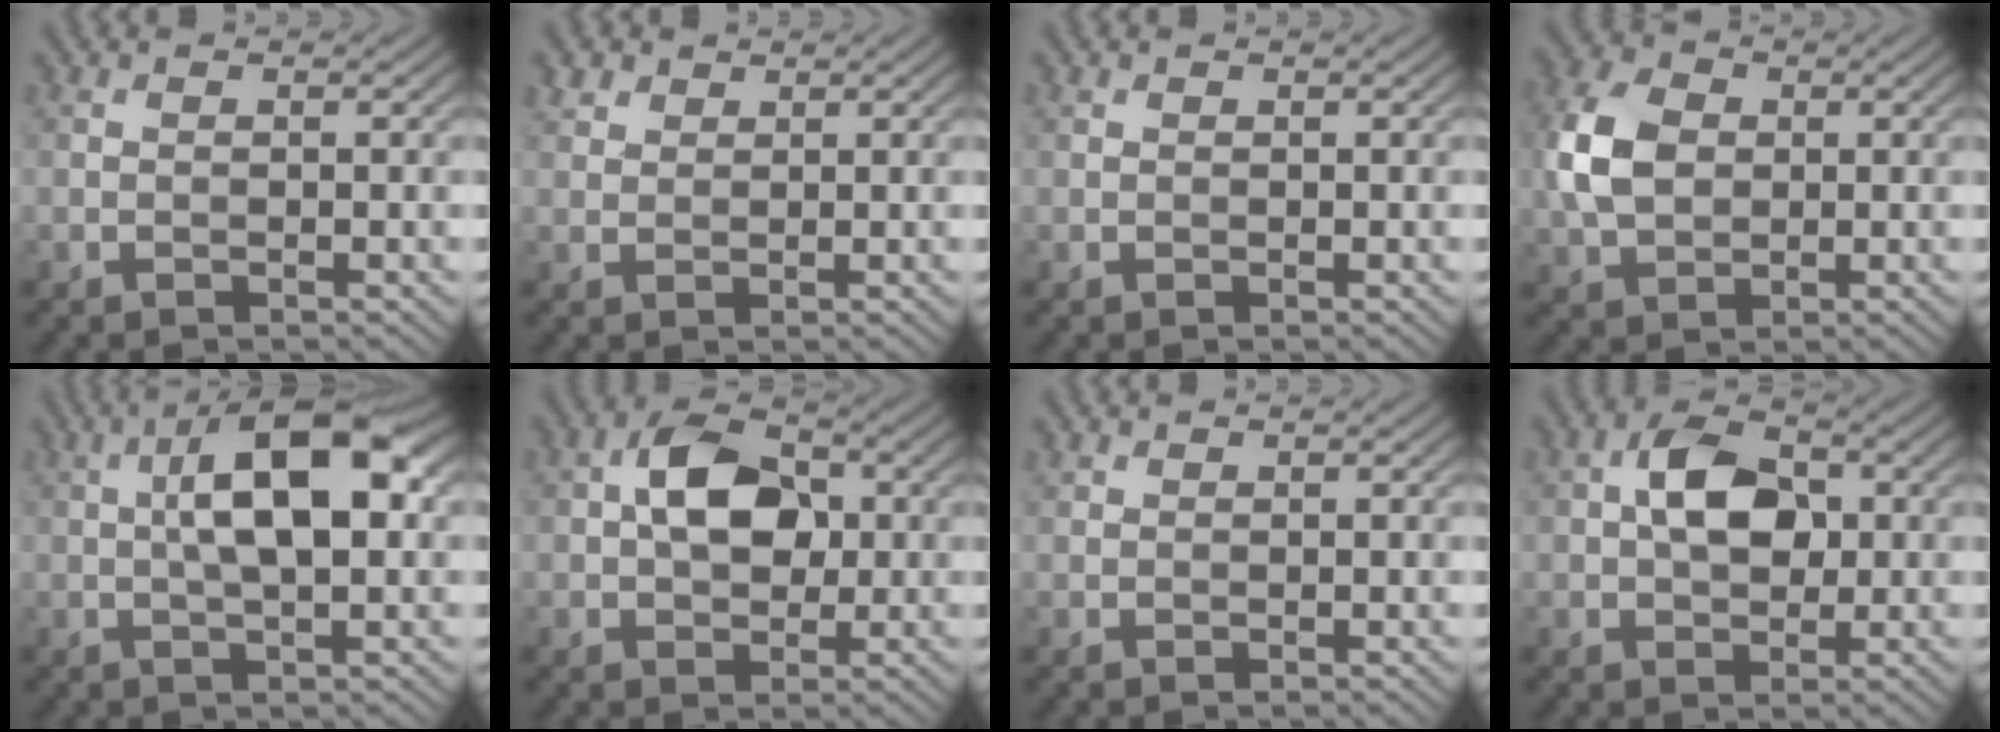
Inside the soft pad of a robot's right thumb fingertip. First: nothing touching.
{"total": 1.8, "force": [1.3, 1.2, 0.5], "torque": [-0.016, 0.007, 0.031]}
{"total": 0.0}
{"total": 7.1, "force": [0.6, 5.1, 4.9], "torque": [-0.126, 0.011, 0.007]}
{"total": 10.3, "force": [1.4, 3.8, 9.5], "torque": [-0.157, 0.022, 0.017]}
{"total": 7.2, "force": [0.8, 4.8, 5.4], "torque": [-0.095, 0.012, 0.004]}
{"total": 0.5, "force": [0.4, 0.3, 0.1], "torque": [-0.003, 0.001, 0.012]}
{"total": 6.4, "force": [0.7, 4.1, 4.9], "torque": [-0.090, 0.009, 0.005]}